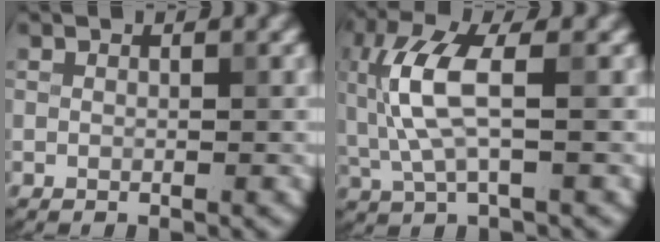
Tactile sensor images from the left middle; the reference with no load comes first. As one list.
[{"total": 5.8, "force": [0.4, 1.9, 5.4], "torque": [-0.137, 0.004, 0.006]}]